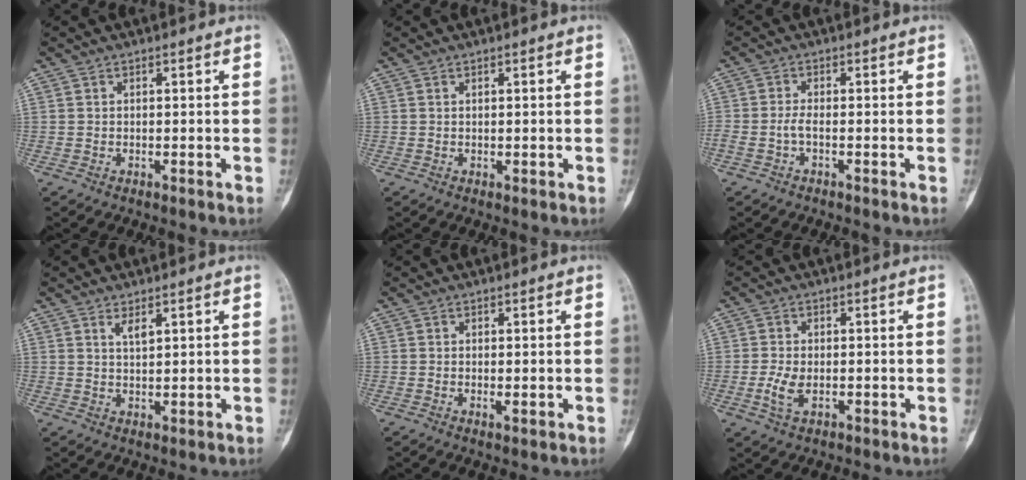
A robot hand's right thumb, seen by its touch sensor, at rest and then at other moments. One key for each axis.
{"total": 0.0}
{"total": 1.8, "fx": -0.7, "fy": 0.5, "fz": 1.6, "tx": -0.037, "ty": 0.001, "tz": -0.018}
{"total": 2.3, "fx": 1.4, "fy": 0.7, "fz": 1.7, "tx": -0.028, "ty": -0.013, "tz": 0.028}
{"total": 1.3, "fx": -0.2, "fy": 0.5, "fz": 1.1, "tx": -0.018, "ty": -0.004, "tz": -0.002}
{"total": 4.1, "fx": -0.9, "fy": 2.5, "fz": 3.2, "tx": -0.070, "ty": -0.001, "tz": -0.016}